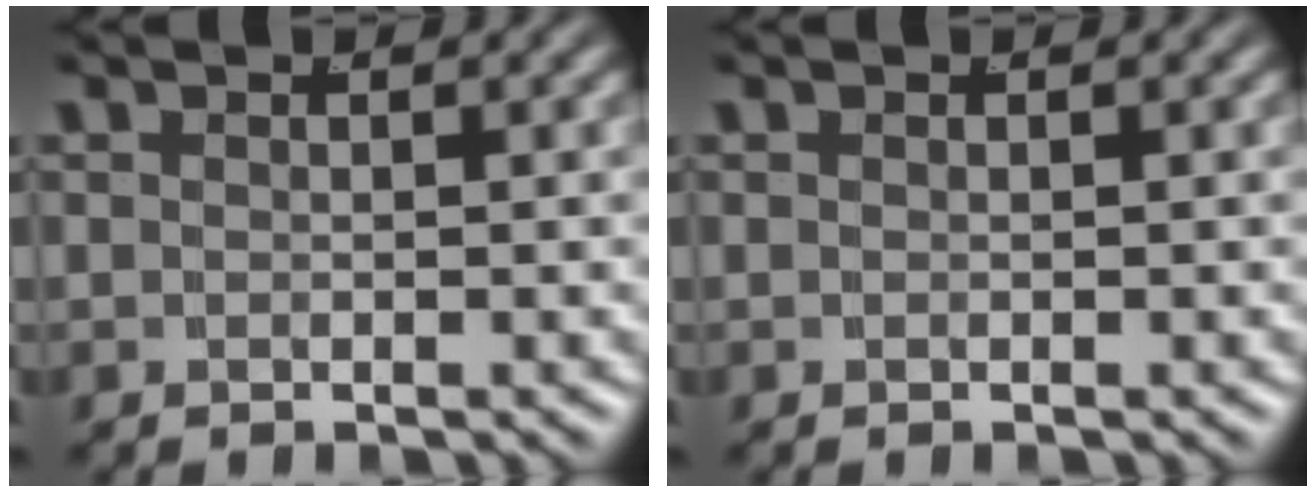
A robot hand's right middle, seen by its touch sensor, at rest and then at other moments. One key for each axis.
{"total": 0.0}